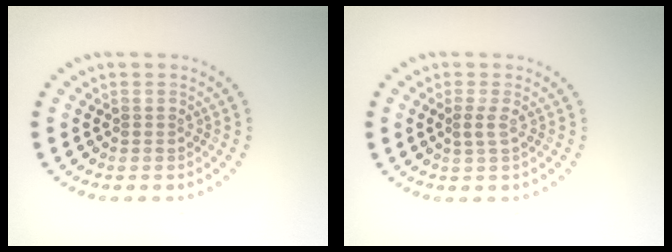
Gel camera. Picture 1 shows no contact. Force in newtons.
{"total": 0.9, "press": 0.8, "slide": 0.5}